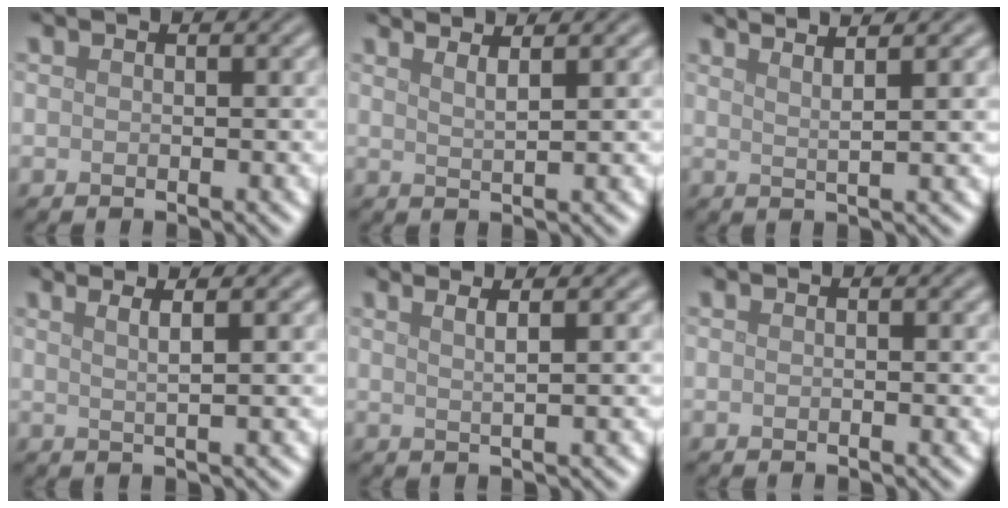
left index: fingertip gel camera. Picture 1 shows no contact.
{"total": 2.9, "force": [2.2, 0.8, 1.6], "torque": [-0.004, 0.011, 0.009]}
{"total": 4.8, "force": [3.5, 1.0, 3.1], "torque": [-0.033, 0.020, 0.023]}
{"total": 3.9, "force": [2.3, 1.2, 3.0], "torque": [-0.028, 0.018, 0.002]}
{"total": 3.5, "force": [2.1, 1.2, 2.6], "torque": [-0.019, 0.018, -0.003]}
{"total": 0.8, "force": [0.1, 0.2, 0.8], "torque": [-0.007, 0.003, -0.002]}